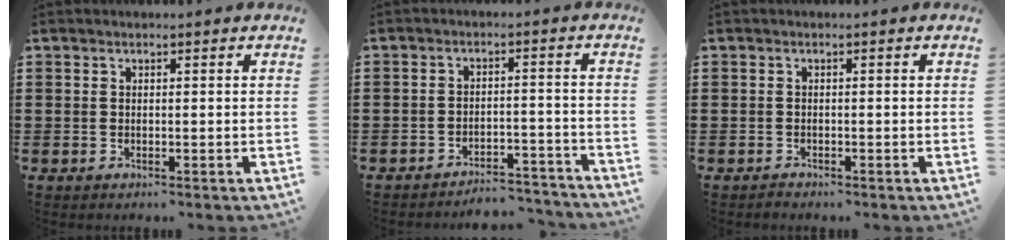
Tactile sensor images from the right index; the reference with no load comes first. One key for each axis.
{"total": 4.1, "fx": -4.0, "fy": 0.2, "fz": 0.8, "tx": -0.018, "ty": 0.001, "tz": -0.081}
{"total": 0.7, "fx": -0.7, "fy": 0.2, "fz": 0.1, "tx": -0.003, "ty": 0.000, "tz": -0.014}